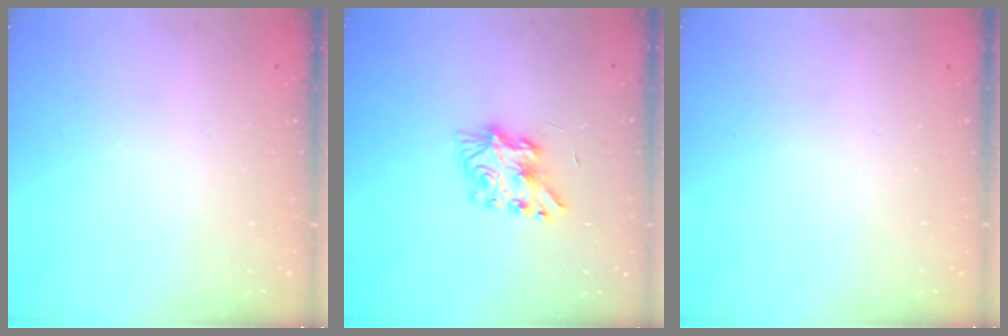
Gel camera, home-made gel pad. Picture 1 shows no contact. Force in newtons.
{"total": 7.9, "press": 7.9, "slide": 0.7}
{"total": 0.0}